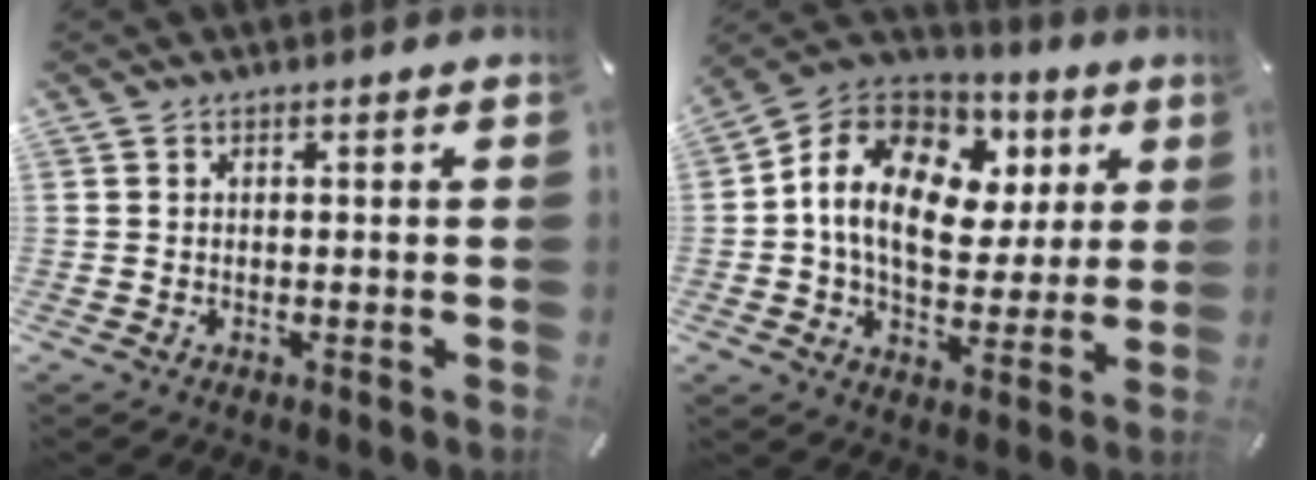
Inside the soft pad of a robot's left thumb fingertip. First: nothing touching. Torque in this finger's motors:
{"motor_torque": [2.41, 2.60, 2.28, -0.48, 0.22]}